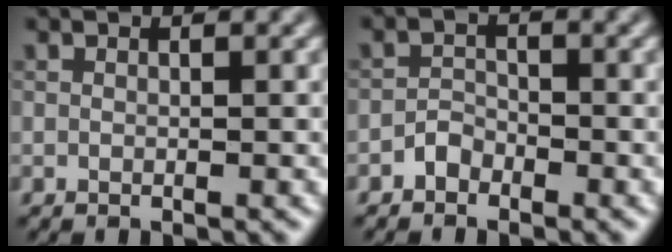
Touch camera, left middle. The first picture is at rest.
{"total": 1.3, "force": [-1.0, 0.8, 0.2], "torque": [-0.003, 0.010, -0.021]}